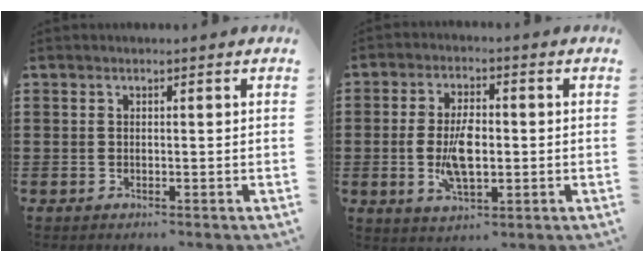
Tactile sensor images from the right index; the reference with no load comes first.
{"total": 7.2, "force": [-0.7, 3.4, 6.4], "torque": [-0.134, -0.004, -0.021]}